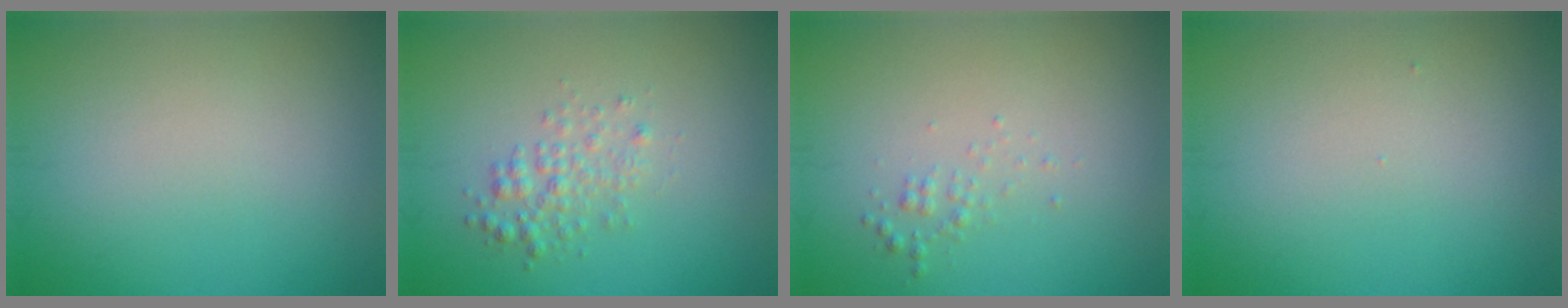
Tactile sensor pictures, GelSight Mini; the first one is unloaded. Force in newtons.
{"total": 2.0, "press": 2.0, "slide": 0.1}
{"total": 0.9, "press": 0.9, "slide": 0.0}
{"total": 0.0}